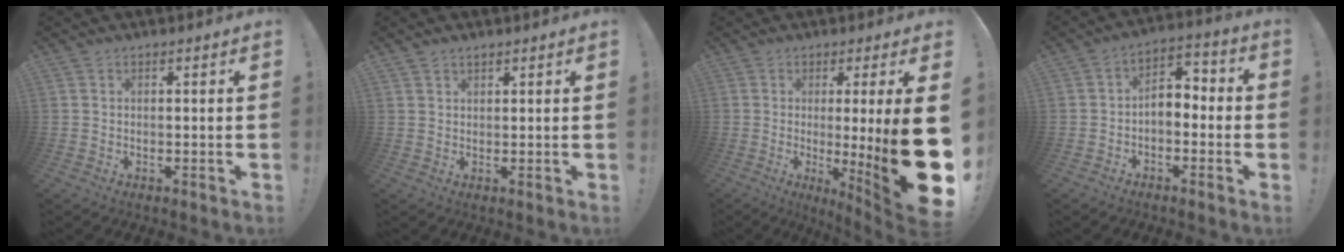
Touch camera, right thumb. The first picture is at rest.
{"total": 1.6, "force": [1.3, 0.8, 0.5], "torque": [-0.007, -0.003, 0.025]}
{"total": 18.3, "force": [-1.1, 0.0, 18.2], "torque": [-0.265, -0.034, -0.008]}
{"total": 5.9, "force": [-2.3, 4.0, 3.6], "torque": [-0.060, 0.020, -0.037]}